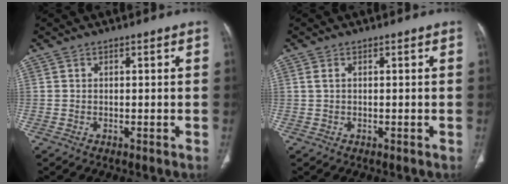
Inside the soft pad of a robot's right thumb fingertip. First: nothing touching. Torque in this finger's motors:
{"motor_torque": [-0.11, 0.15, 0.23, 0.16, 0.05]}